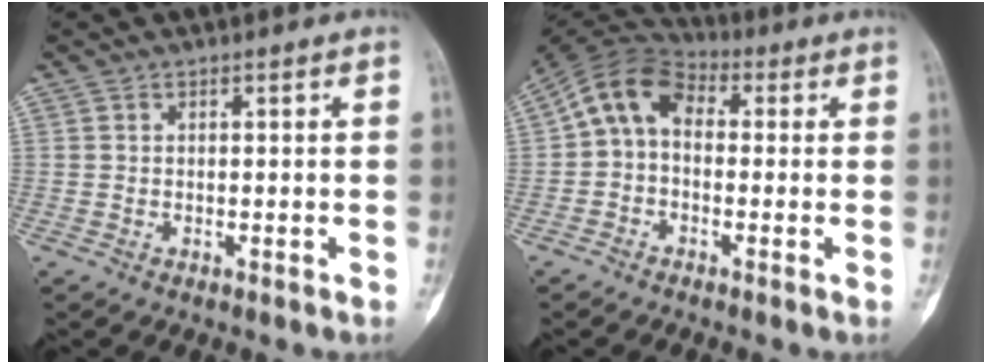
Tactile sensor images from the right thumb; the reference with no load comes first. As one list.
[{"total": 9.5, "force": [0.6, 6.8, 6.6], "torque": [-0.099, 0.033, -0.010]}]